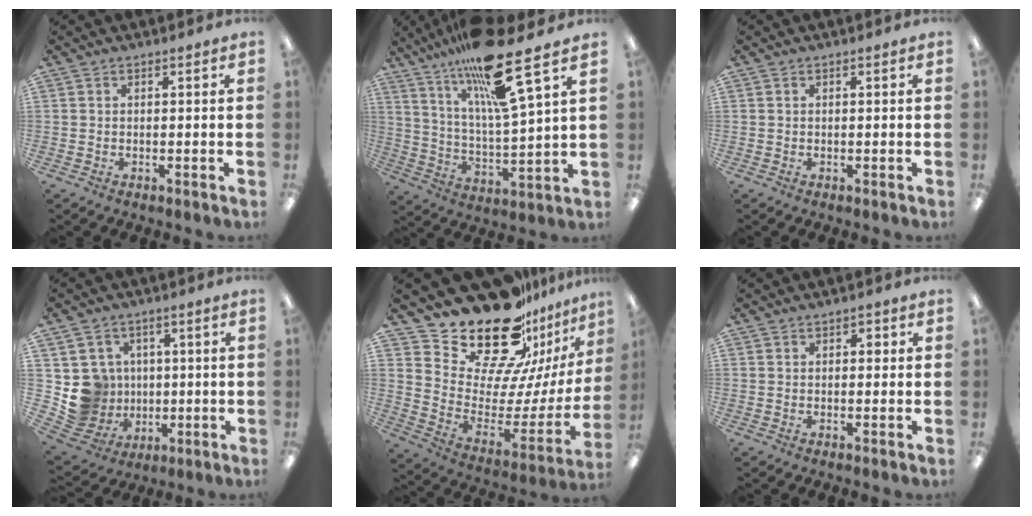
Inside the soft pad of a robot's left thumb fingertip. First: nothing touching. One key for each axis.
{"total": 19.2, "fx": 13.9, "fy": 2.5, "fz": 13.1, "tx": -0.244, "ty": -0.069, "tz": 0.224}
{"total": 0.0}
{"total": 10.1, "fx": 0.7, "fy": 9.9, "fz": 1.5, "tx": -0.059, "ty": -0.010, "tz": 0.028}
{"total": 25.2, "fx": 20.6, "fy": 10.7, "fz": 9.8, "tx": -0.153, "ty": -0.156, "tz": 0.373}
{"total": 1.1, "fx": 0.4, "fy": 0.8, "fz": 0.6, "tx": -0.004, "ty": 0.002, "tz": 0.005}